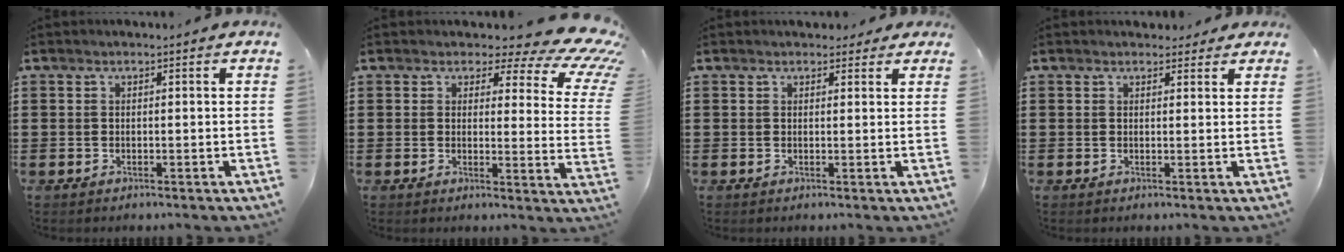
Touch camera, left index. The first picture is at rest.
{"total": 5.1, "force": [3.5, 1.9, 3.1], "torque": [-0.055, -0.027, 0.055]}
{"total": 1.6, "force": [1.3, 1.0, 0.2], "torque": [-0.001, 0.004, 0.022]}
{"total": 1.8, "force": [1.5, 1.0, 0.2], "torque": [-0.001, 0.005, 0.026]}